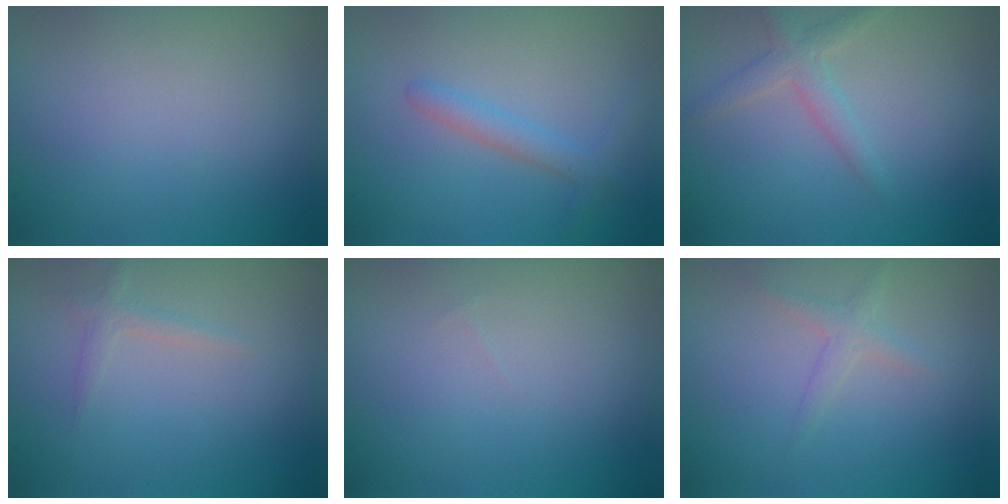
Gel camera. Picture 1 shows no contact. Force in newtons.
{"total": 2.1, "press": 2.1, "slide": 0.0}
{"total": 2.0, "press": 2.0, "slide": 0.0}
{"total": 1.0, "press": 1.0, "slide": 0.0}
{"total": 0.0}
{"total": 1.3, "press": 1.3, "slide": 0.0}